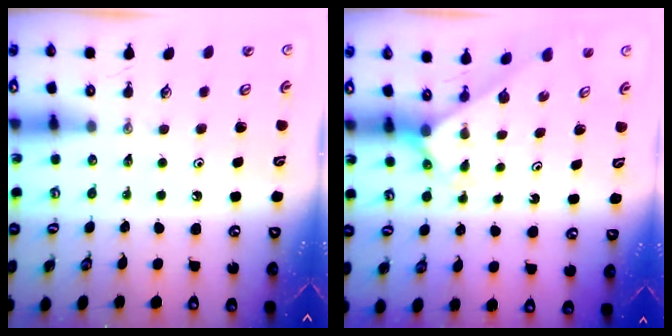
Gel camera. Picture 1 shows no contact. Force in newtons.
{"total": 2.4, "press": 2.4, "slide": 0.2}